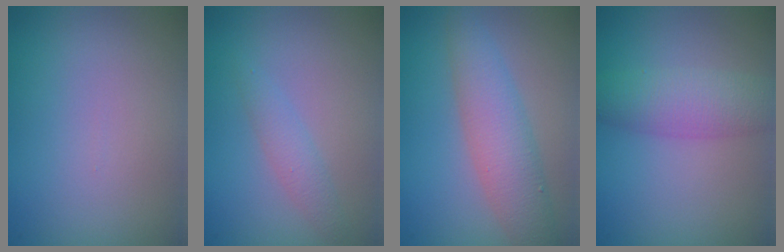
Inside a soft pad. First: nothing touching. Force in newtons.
{"total": 1.6, "press": 1.6, "slide": 0.0}
{"total": 4.6, "press": 4.6, "slide": 0.0}
{"total": 4.3, "press": 4.3, "slide": 0.0}